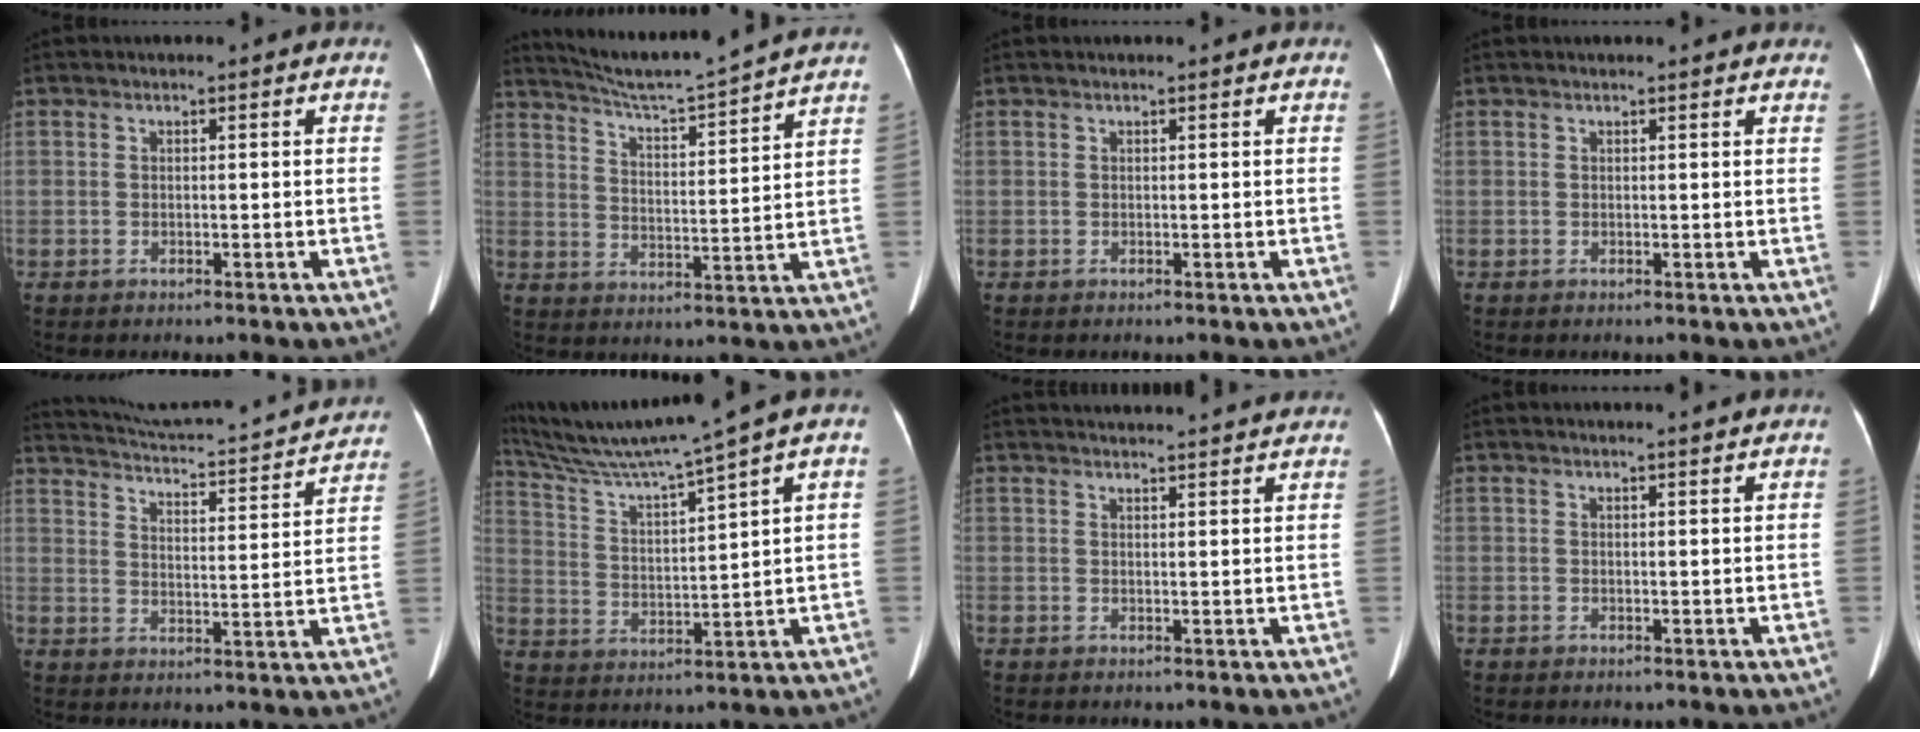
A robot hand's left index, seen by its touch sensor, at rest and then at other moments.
{"total": 14.6, "force": [13.6, -1.7, 5.0], "torque": [-0.099, -0.013, 0.198]}
{"total": 0.8, "force": [0.7, 0.1, 0.3], "torque": [-0.009, 0.013, 0.009]}
{"total": 4.2, "force": [3.9, 0.7, 1.4], "torque": [-0.017, 0.018, 0.034]}
{"total": 22.7, "force": [21.4, 1.6, 7.3], "torque": [-0.119, -0.029, 0.277]}
{"total": 12.9, "force": [10.6, -2.7, 6.8], "torque": [-0.126, -0.002, 0.192]}
{"total": 11.7, "force": [11.2, 0.3, 3.3], "torque": [-0.043, 0.020, 0.130]}
{"total": 2.5, "force": [2.4, -0.2, 0.8], "torque": [-0.013, 0.002, 0.028]}